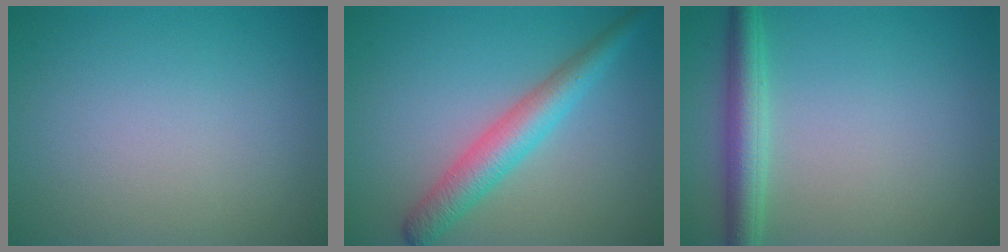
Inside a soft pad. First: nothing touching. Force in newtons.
{"total": 4.3, "press": 4.3, "slide": 0.1}
{"total": 3.5, "press": 3.5, "slide": 0.1}